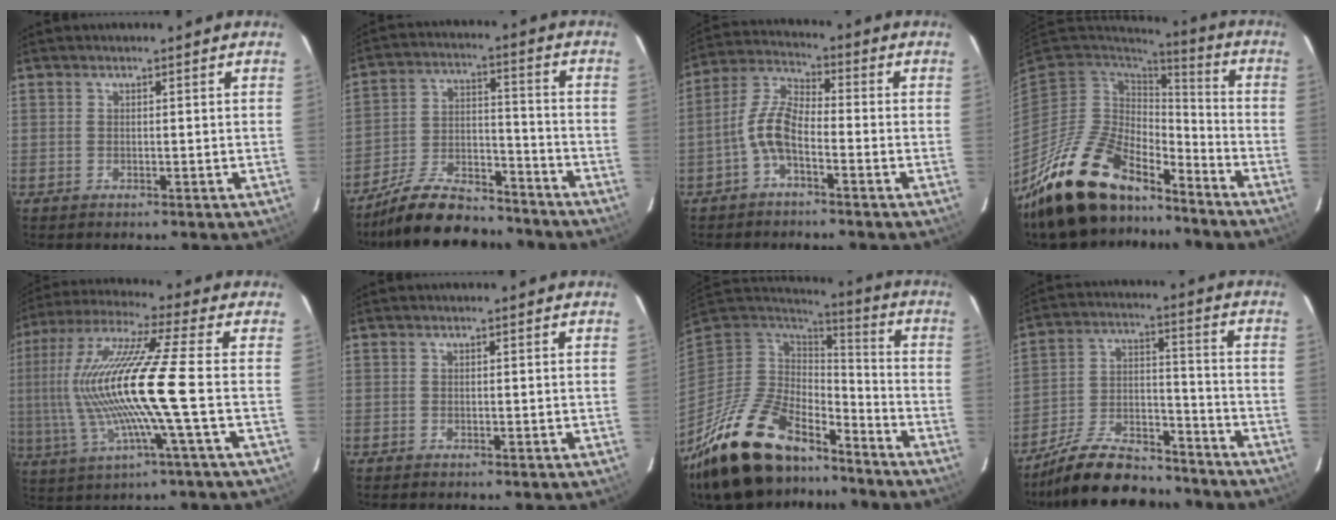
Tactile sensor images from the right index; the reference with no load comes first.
{"total": 17.1, "force": [-14.4, 5.6, 7.5], "torque": [-0.153, 0.009, -0.229]}
{"total": 7.0, "force": [-3.1, 2.7, 5.7], "torque": [-0.127, 0.017, -0.065]}
{"total": 21.3, "force": [-16.2, 8.9, 10.6], "torque": [-0.215, -0.017, -0.278]}
{"total": 17.8, "force": [-1.6, -0.1, 17.8], "torque": [-0.334, -0.006, -0.028]}
{"total": 0.0}
{"total": 25.9, "force": [-18.3, 11.2, 14.4], "torque": [-0.292, -0.017, -0.303]}
{"total": 19.1, "force": [-15.9, 6.4, 8.5], "torque": [-0.168, 0.012, -0.247]}